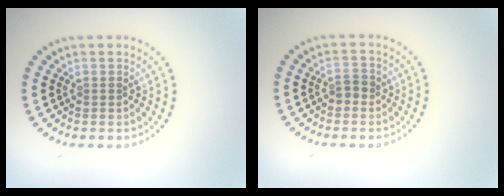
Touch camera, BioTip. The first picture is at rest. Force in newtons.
{"total": 1.2, "press": 1.1, "slide": 0.4}